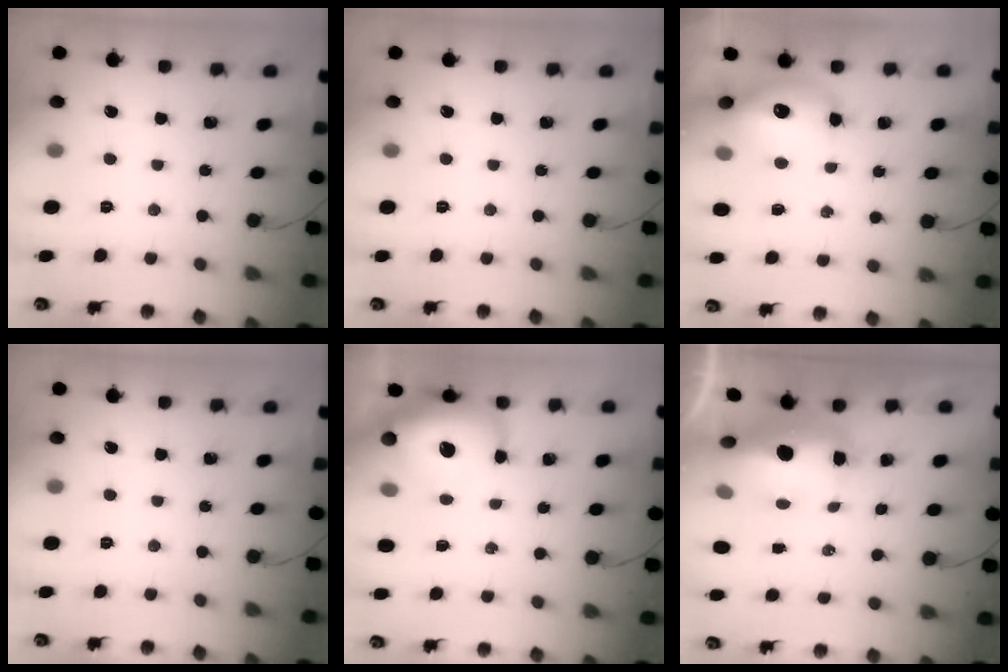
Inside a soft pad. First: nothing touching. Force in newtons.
{"total": 0.0}
{"total": 12.9, "press": 12.6, "slide": 2.6}
{"total": 0.0}
{"total": 24.4, "press": 21.3, "slide": 11.9}
{"total": 11.7, "press": 11.5, "slide": 2.1}